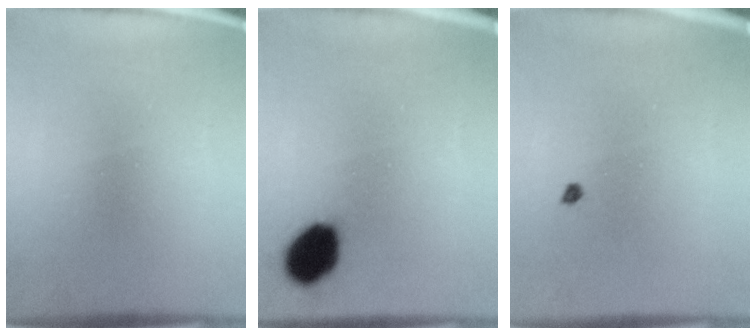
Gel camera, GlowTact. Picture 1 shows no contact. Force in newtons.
{"total": 8.7}
{"total": 0.6}